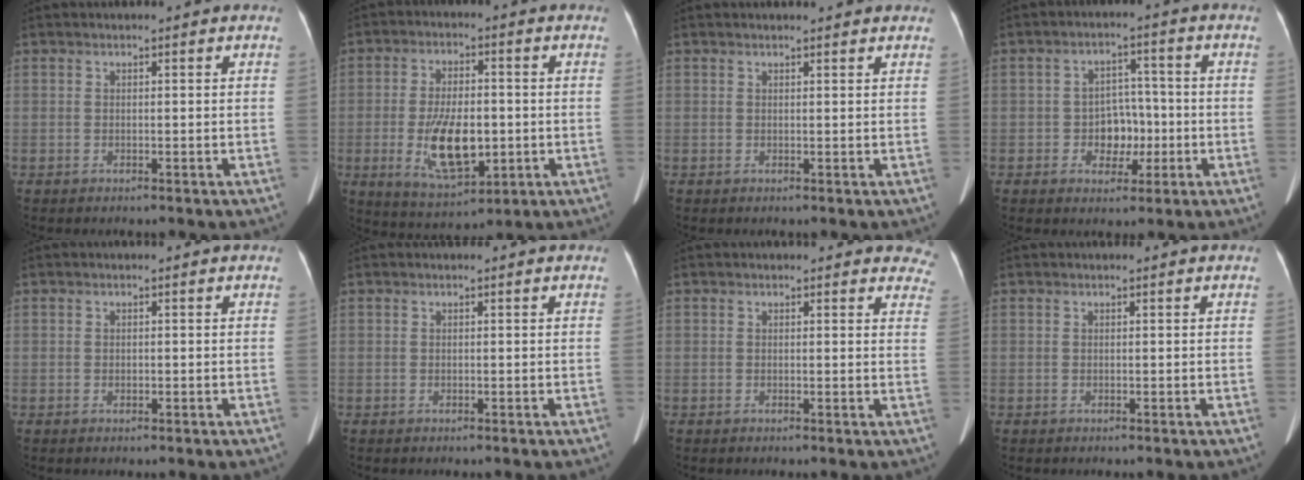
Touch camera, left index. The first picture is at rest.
{"total": 10.8, "force": [-1.9, 4.6, 9.6], "torque": [-0.183, -0.010, -0.025]}
{"total": 3.0, "force": [2.9, 0.5, 0.8], "torque": [-0.011, 0.010, 0.028]}
{"total": 5.5, "force": [-1.4, 4.1, 3.4], "torque": [-0.053, 0.014, -0.021]}
{"total": 0.5, "force": [-0.2, 0.4, 0.2], "torque": [-0.003, -0.001, -0.005]}
{"total": 0.0}
{"total": 6.1, "force": [5.6, 2.1, 1.0], "torque": [0.027, -0.014, 0.023]}
{"total": 0.0}